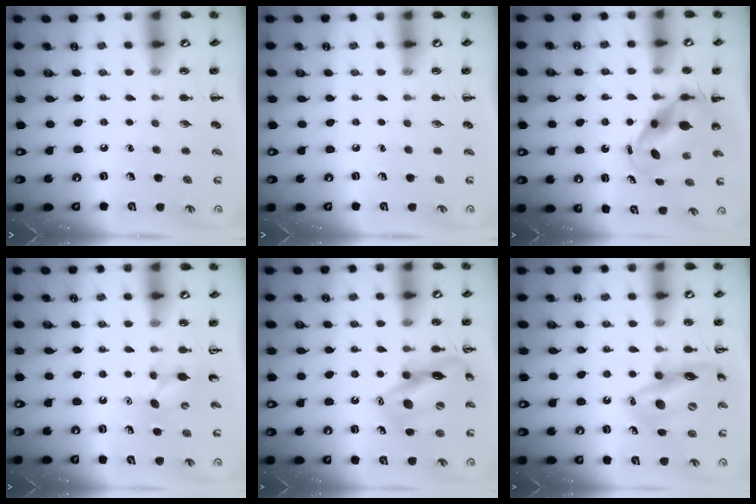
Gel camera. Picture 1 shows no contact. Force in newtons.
{"total": 0.0}
{"total": 7.1, "press": 6.7, "slide": 2.4}
{"total": 3.7, "press": 3.5, "slide": 1.3}
{"total": 14.7, "press": 14.6, "slide": 1.9}
{"total": 16.0, "press": 15.4, "slide": 4.0}